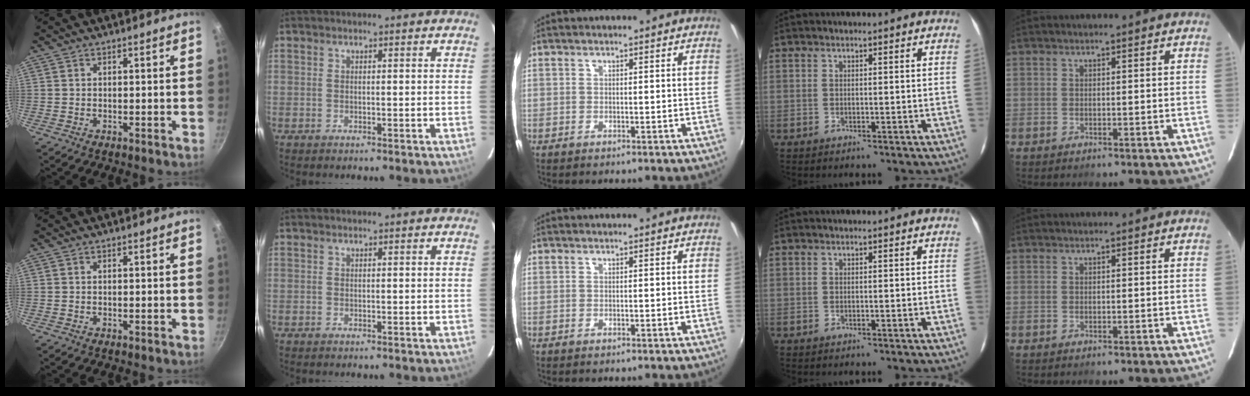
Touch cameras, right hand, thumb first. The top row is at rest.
{}